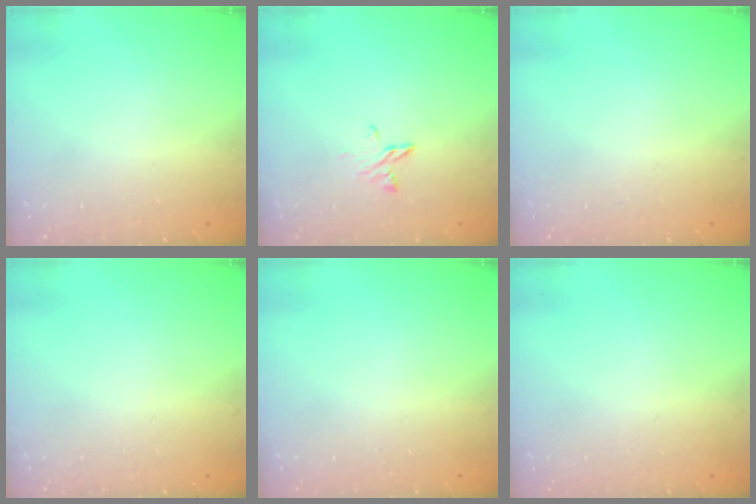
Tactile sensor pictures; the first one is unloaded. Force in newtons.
{"total": 3.9, "press": 3.9, "slide": 0.3}
{"total": 0.0}
{"total": 0.0}
{"total": 0.0}
{"total": 0.0}